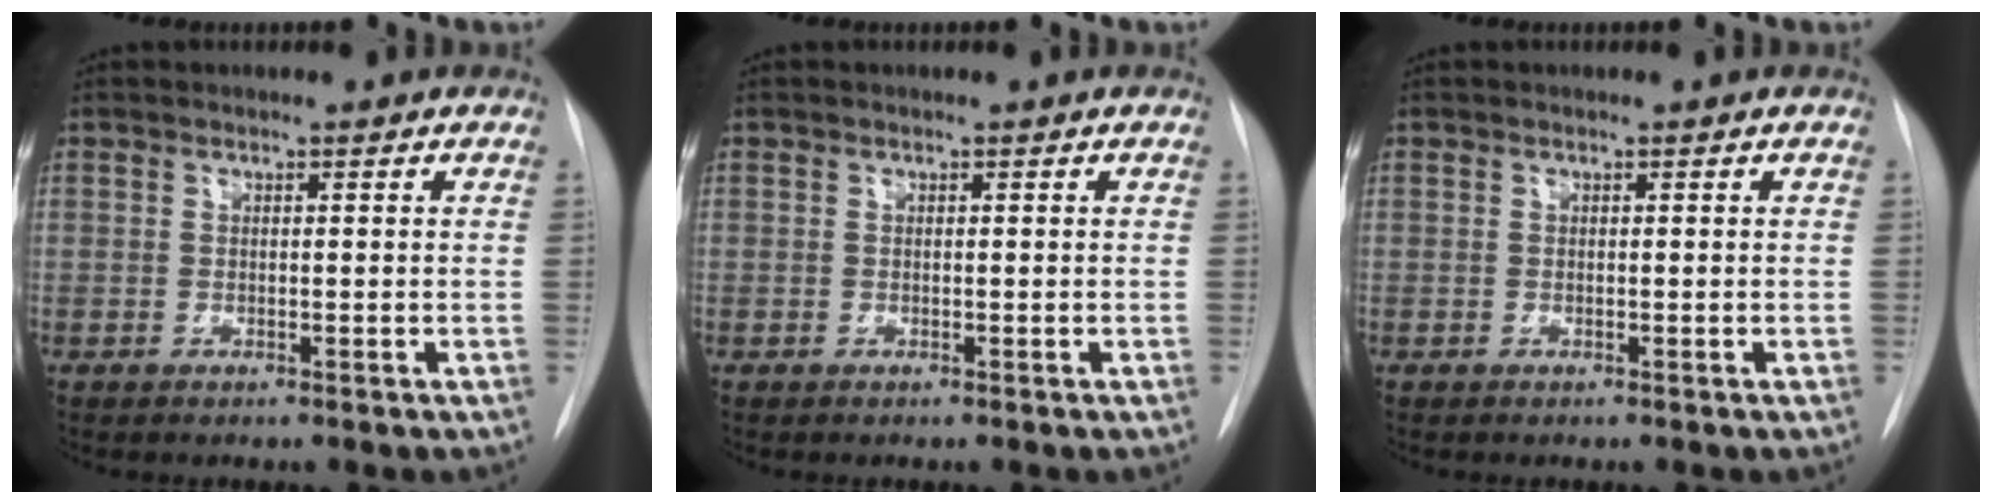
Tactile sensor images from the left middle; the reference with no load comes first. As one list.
[{"total": 0.0}, {"total": 0.0}]